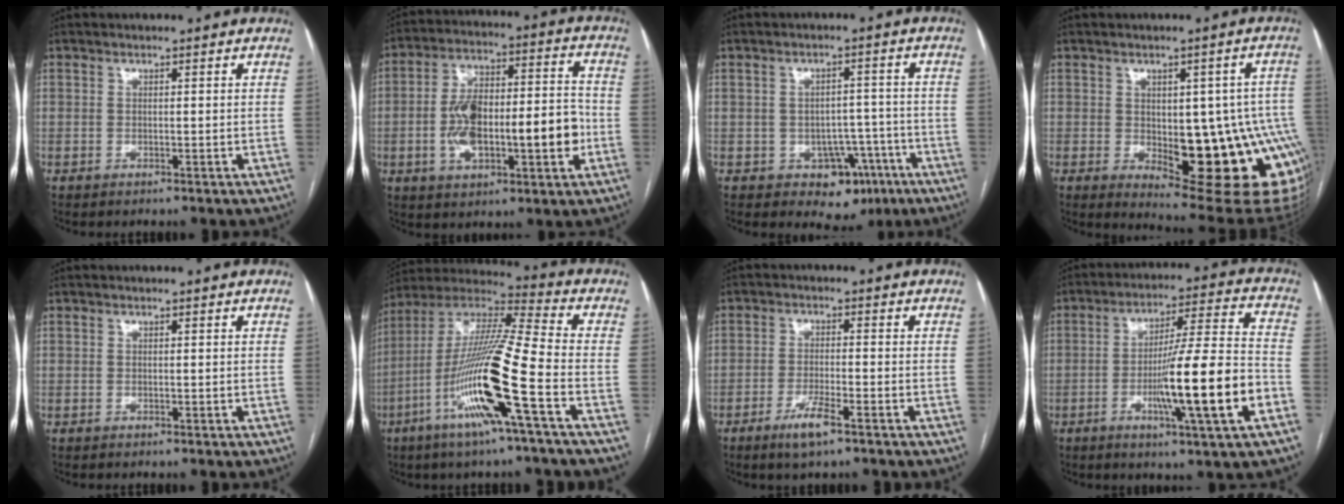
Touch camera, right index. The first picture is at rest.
{"total": 16.7, "force": [-3.3, 5.5, 15.4], "torque": [-0.260, 0.031, -0.046]}
{"total": 6.9, "force": [-3.4, 5.1, 3.2], "torque": [-0.022, 0.021, -0.037]}
{"total": 18.8, "force": [-3.9, 6.6, 17.2], "torque": [-0.137, 0.017, -0.023]}
{"total": 0.0}
{"total": 19.0, "force": [-6.8, -0.3, 17.7], "torque": [-0.361, -0.016, -0.138]}
{"total": 4.9, "force": [-3.1, 0.5, 3.8], "torque": [-0.077, -0.007, -0.058]}
{"total": 16.5, "force": [-5.2, -0.1, 15.7], "torque": [-0.260, -0.006, -0.082]}